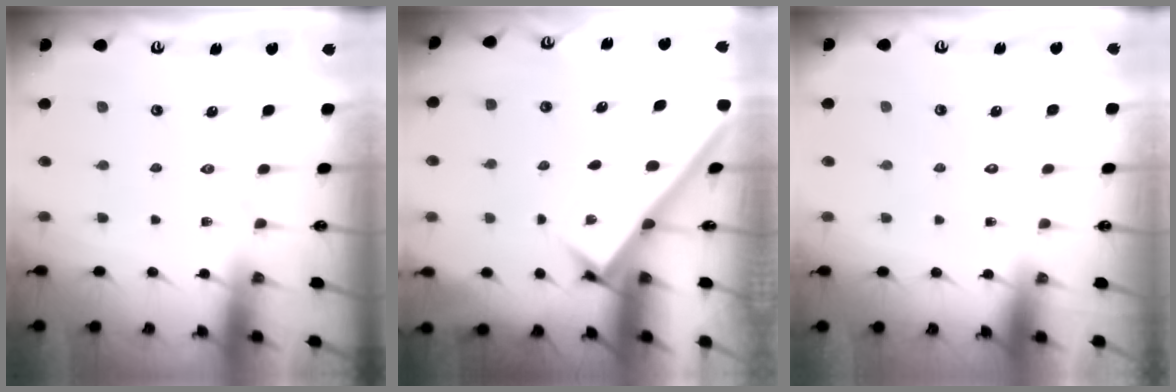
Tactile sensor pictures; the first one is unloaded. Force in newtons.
{"total": 2.4, "press": 2.4, "slide": 0.2}
{"total": 1.7, "press": 1.7, "slide": 0.1}